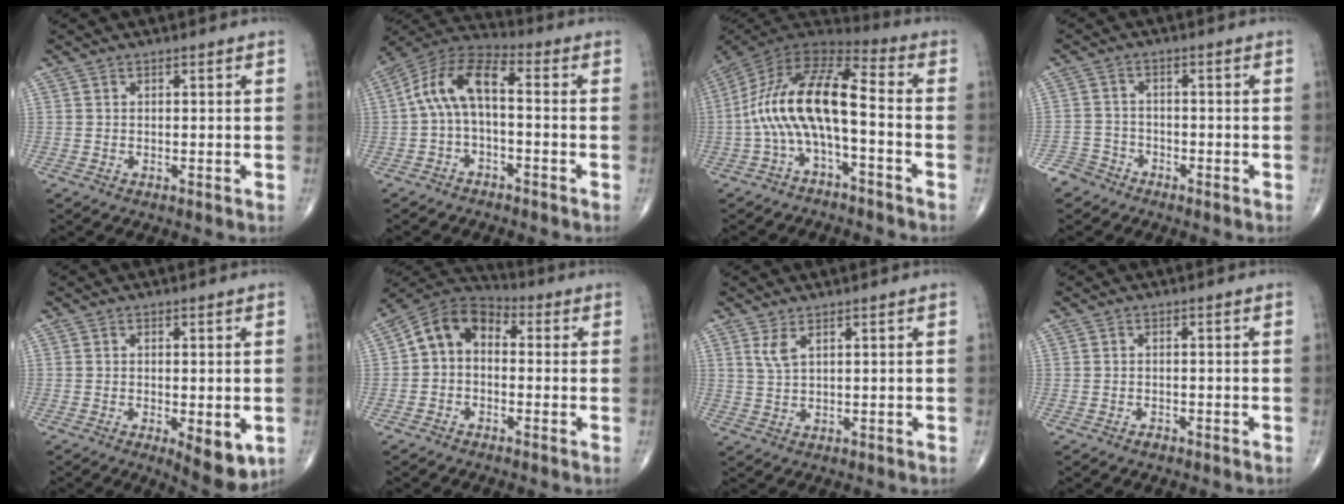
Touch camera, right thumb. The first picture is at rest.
{"total": 10.5, "force": [-0.5, 5.0, 9.2], "torque": [-0.174, 0.046, -0.023]}
{"total": 15.8, "force": [-3.3, 5.8, 14.3], "torque": [-0.275, 0.080, -0.071]}
{"total": 4.5, "force": [-3.6, 2.6, -0.1], "torque": [0.015, 0.013, -0.078]}
{"total": 7.1, "force": [-2.0, 2.7, 6.3], "torque": [-0.081, -0.017, -0.024]}
{"total": 9.1, "force": [0.1, 6.6, 6.2], "torque": [-0.089, 0.033, -0.020]}
{"total": 2.6, "force": [1.4, 0.8, 2.1], "torque": [-0.048, -0.005, 0.036]}
{"total": 1.0, "force": [-0.7, 0.5, 0.4], "torque": [-0.006, 0.003, -0.013]}